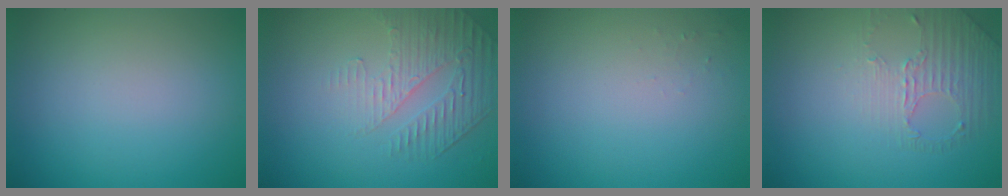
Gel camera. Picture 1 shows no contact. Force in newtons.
{"total": 2.2, "press": 1.7, "slide": 1.4}
{"total": 0.5, "press": 0.5, "slide": 0.1}
{"total": 1.6, "press": 1.0, "slide": 1.2}